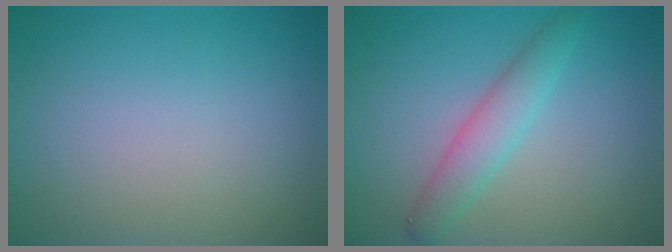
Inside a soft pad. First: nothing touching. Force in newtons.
{"total": 2.8, "press": 2.8, "slide": 0.1}